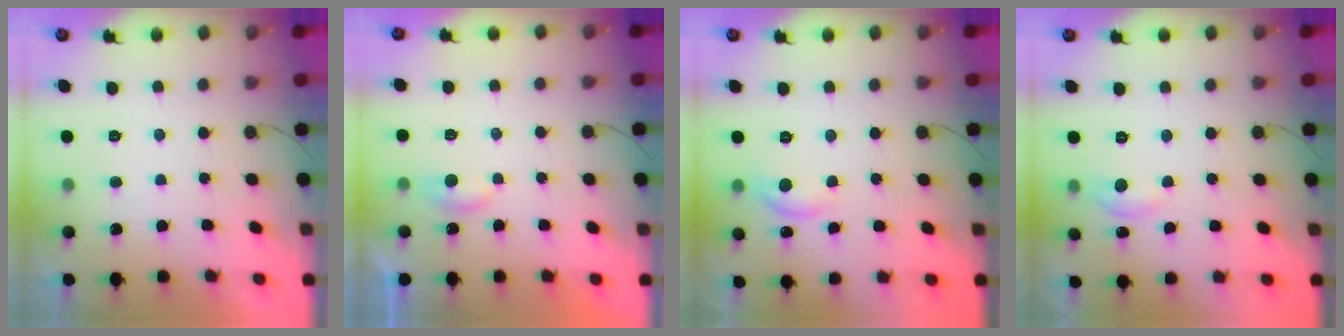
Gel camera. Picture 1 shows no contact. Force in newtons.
{"total": 3.5, "press": 3.4, "slide": 0.3}
{"total": 8.5, "press": 8.5, "slide": 0.5}
{"total": 4.9, "press": 4.9, "slide": 0.6}